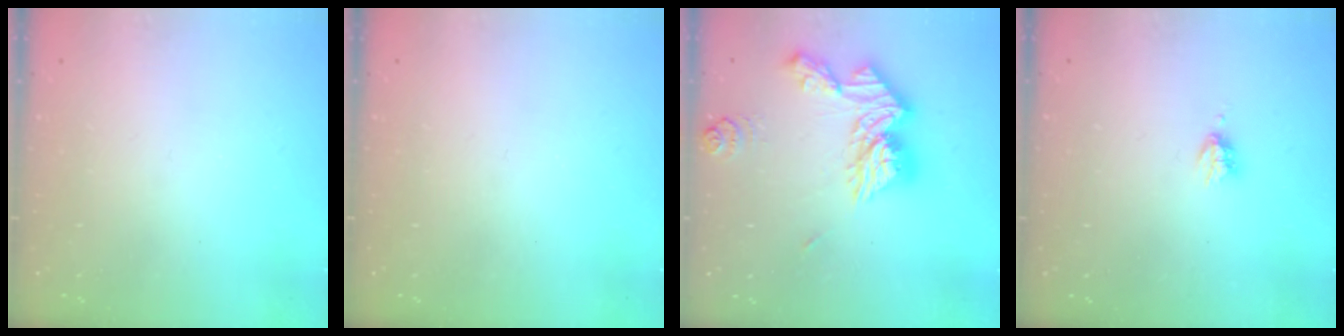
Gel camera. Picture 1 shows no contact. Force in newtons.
{"total": 0.0}
{"total": 17.9, "press": 17.8, "slide": 1.8}
{"total": 3.0, "press": 3.0, "slide": 0.5}